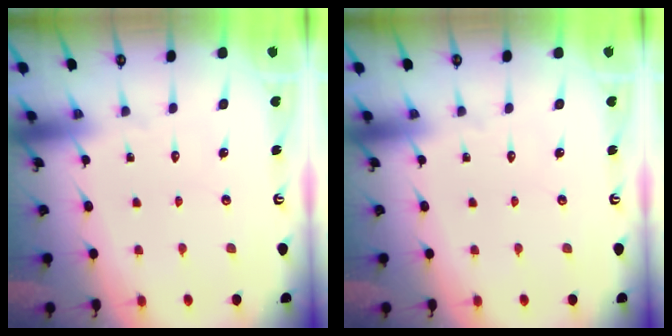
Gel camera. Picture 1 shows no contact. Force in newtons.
{"total": 0.0}